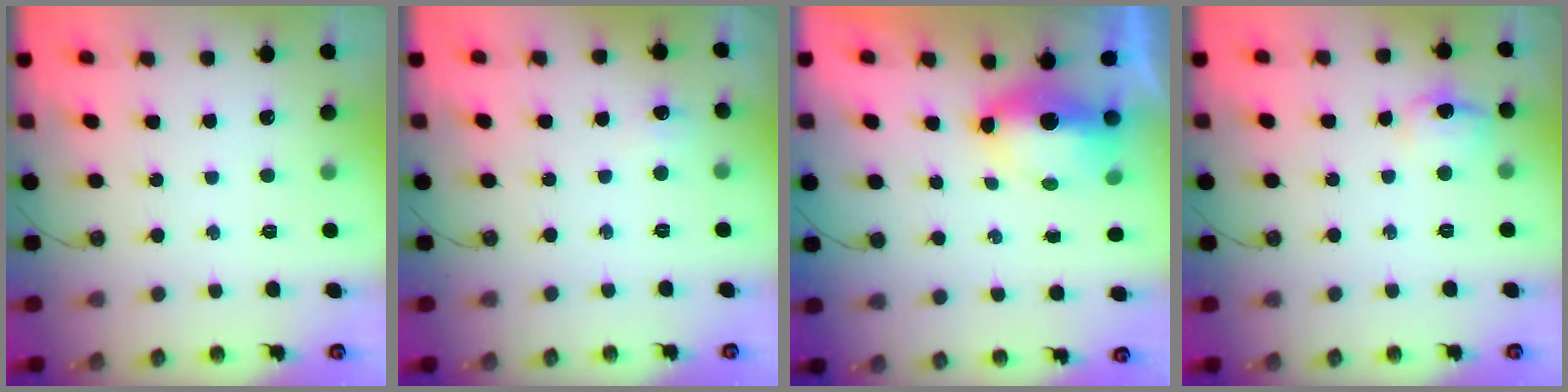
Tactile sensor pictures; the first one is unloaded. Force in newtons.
{"total": 3.8, "press": 3.8, "slide": 0.6}
{"total": 7.4, "press": 7.3, "slide": 1.0}
{"total": 9.0, "press": 9.0, "slide": 0.9}